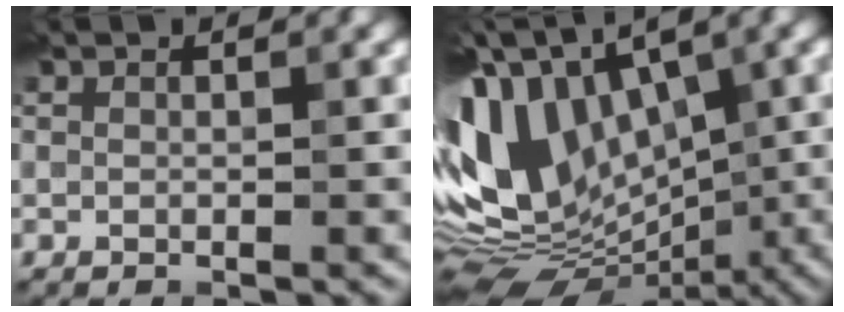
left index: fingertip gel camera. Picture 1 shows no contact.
{"total": 14.4, "force": [-0.2, 8.2, 11.8], "torque": [-0.232, 0.016, -0.002]}